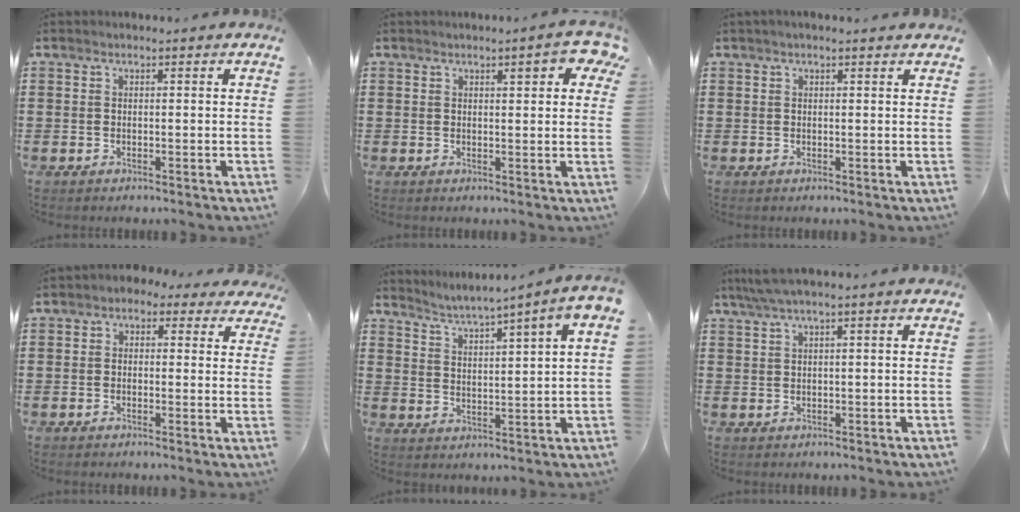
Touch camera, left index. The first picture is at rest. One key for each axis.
{"total": 4.4, "fx": 2.4, "fy": 0.9, "fz": 3.6, "tx": -0.049, "ty": -0.004, "tz": 0.037}
{"total": 0.7, "fx": 0.4, "fy": 0.0, "fz": 0.6, "tx": -0.012, "ty": 0.000, "tz": 0.008}
{"total": 1.5, "fx": 0.2, "fy": 1.3, "fz": 0.7, "tx": -0.020, "ty": 0.011, "tz": 0.000}
{"total": 3.6, "fx": 2.8, "fy": -0.8, "fz": 2.1, "tx": -0.053, "ty": -0.022, "tz": 0.042}
{"total": 1.9, "fx": 0.6, "fy": -0.1, "fz": 1.8, "tx": -0.033, "ty": -0.001, "tz": 0.011}